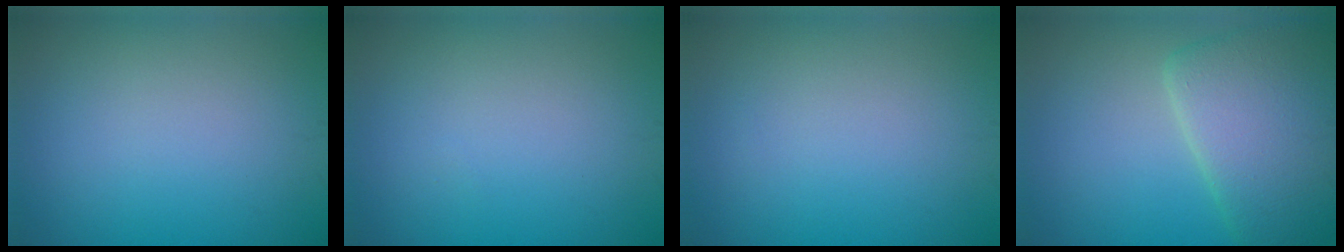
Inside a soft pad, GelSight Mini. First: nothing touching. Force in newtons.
{"total": 0.0}
{"total": 0.0}
{"total": 7.1, "press": 7.1, "slide": 0.8}